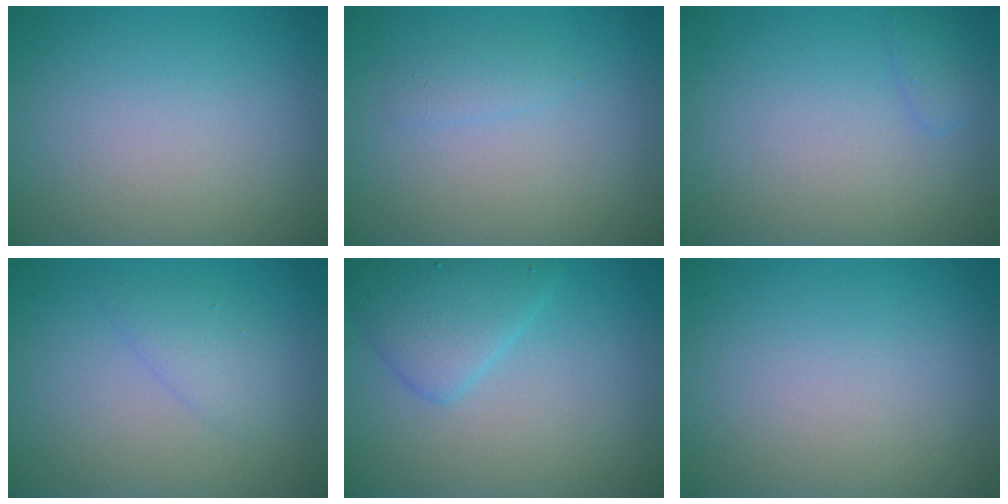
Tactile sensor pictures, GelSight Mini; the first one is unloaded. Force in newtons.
{"total": 1.0, "press": 1.0, "slide": 0.0}
{"total": 1.0, "press": 1.0, "slide": 0.1}
{"total": 1.7, "press": 1.7, "slide": 0.2}
{"total": 3.3, "press": 3.3, "slide": 0.2}
{"total": 0.0}